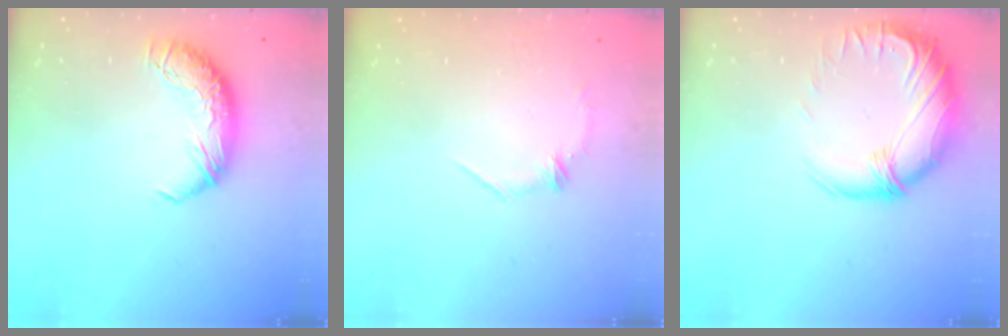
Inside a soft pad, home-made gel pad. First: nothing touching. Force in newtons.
{"total": 7.5, "press": 7.4, "slide": 0.8}
{"total": 4.0, "press": 1.9, "slide": 3.5}